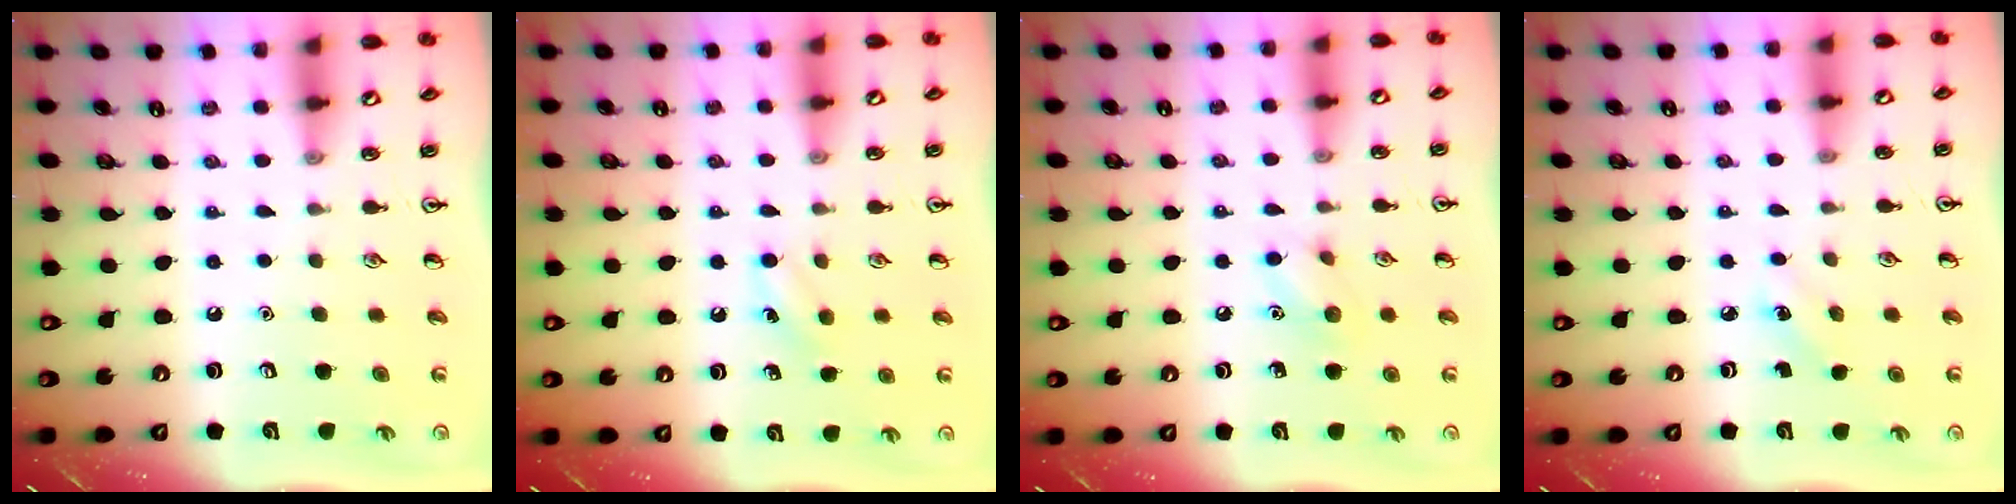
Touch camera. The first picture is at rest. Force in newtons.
{"total": 6.2, "press": 5.9, "slide": 1.9}
{"total": 6.3, "press": 6.0, "slide": 1.7}
{"total": 2.3, "press": 2.2, "slide": 0.8}